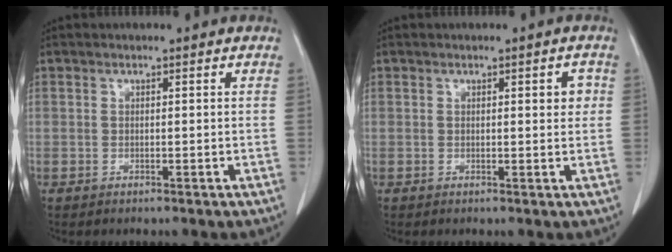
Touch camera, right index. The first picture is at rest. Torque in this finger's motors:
{"motor_torque": [0.10, -0.08, 0.04, 0.00]}